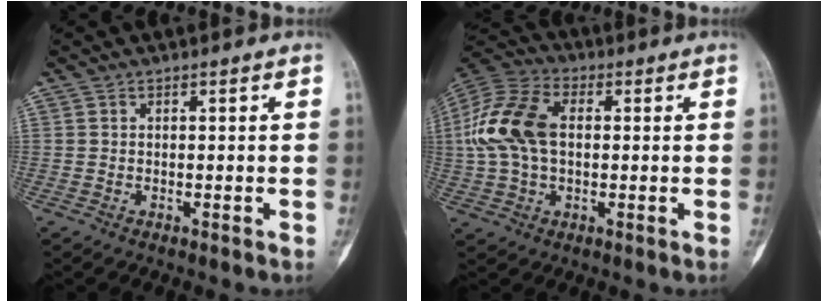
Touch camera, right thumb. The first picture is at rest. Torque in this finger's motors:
{"motor_torque": [0.99, 2.51, 0.24, 0.08, 0.45]}